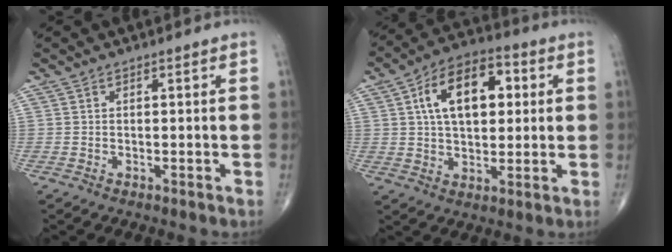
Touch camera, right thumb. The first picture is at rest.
{"total": 14.8, "force": [3.4, 8.5, 11.6], "torque": [-0.167, 0.014, 0.050]}